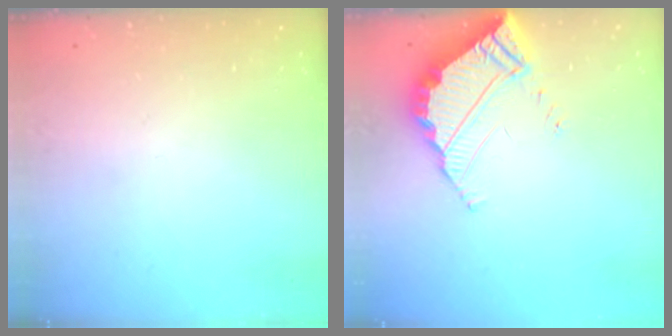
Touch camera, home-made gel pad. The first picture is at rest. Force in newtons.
{"total": 5.8, "press": 5.8, "slide": 0.4}